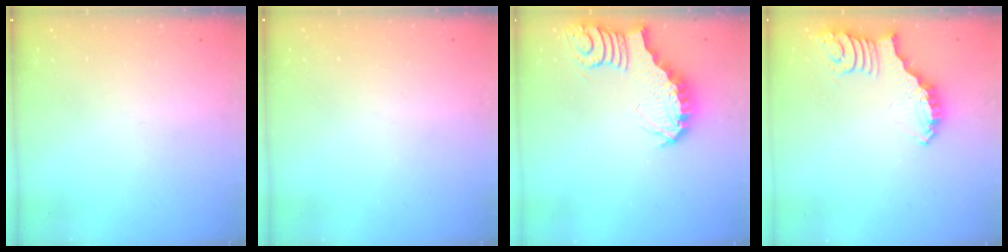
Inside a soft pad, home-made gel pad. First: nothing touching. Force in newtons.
{"total": 0.0}
{"total": 4.0, "press": 3.9, "slide": 0.4}
{"total": 2.6, "press": 2.5, "slide": 0.5}